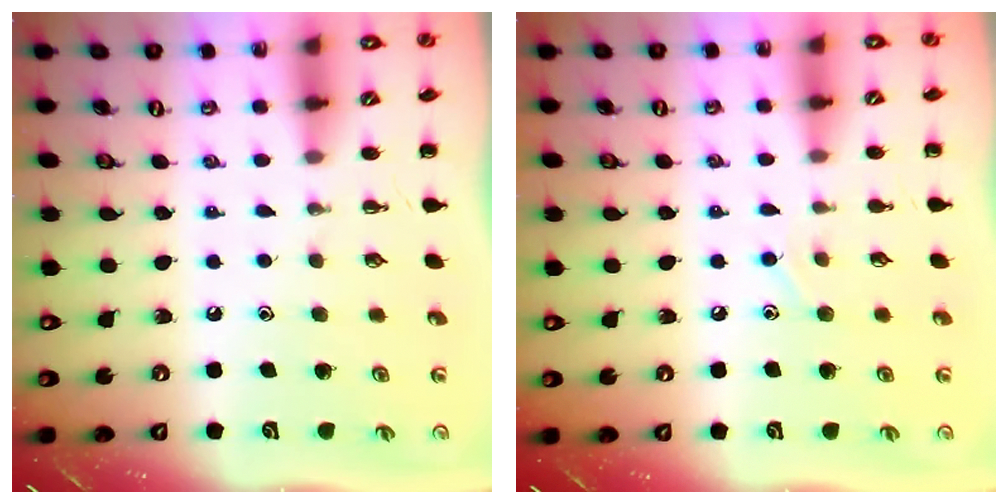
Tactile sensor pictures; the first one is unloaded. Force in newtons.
{"total": 7.0, "press": 6.7, "slide": 2.0}